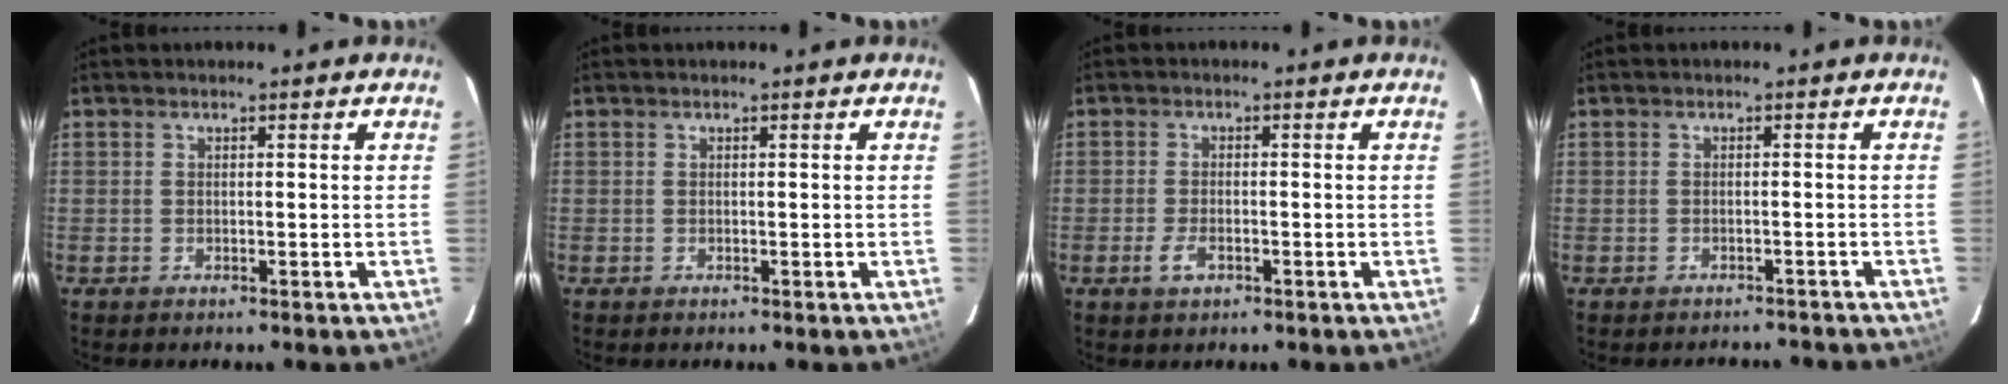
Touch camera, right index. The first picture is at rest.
{"total": 0.0}
{"total": 3.1, "force": [-1.5, 1.4, 2.3], "torque": [-0.052, -0.004, -0.027]}
{"total": 6.3, "force": [-5.8, 1.8, 1.4], "torque": [-0.022, 0.006, -0.066]}